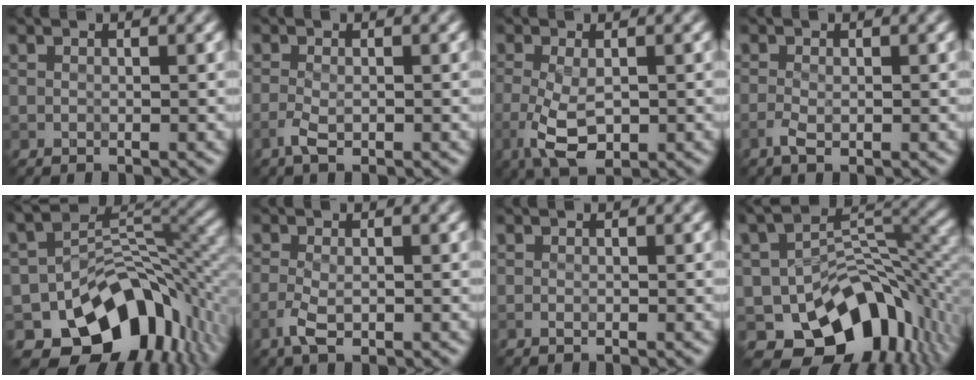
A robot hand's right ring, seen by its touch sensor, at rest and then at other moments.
{"total": 1.8, "force": [-1.2, 0.3, 1.2], "torque": [-0.026, -0.002, -0.025]}
{"total": 4.1, "force": [-1.2, 1.6, 3.6], "torque": [-0.078, -0.010, -0.019]}
{"total": 1.5, "force": [-1.0, 0.3, 1.1], "torque": [-0.024, -0.003, -0.018]}
{"total": 11.9, "force": [-6.7, 7.6, 6.3], "torque": [-0.075, -0.005, -0.113]}
{"total": 2.3, "force": [-1.5, 0.6, 1.7], "torque": [-0.039, -0.006, -0.027]}
{"total": 0.7, "force": [-0.4, 0.0, 0.5], "torque": [-0.004, -0.001, -0.008]}
{"total": 11.8, "force": [-5.6, 7.7, 7.0], "torque": [-0.092, -0.008, -0.090]}